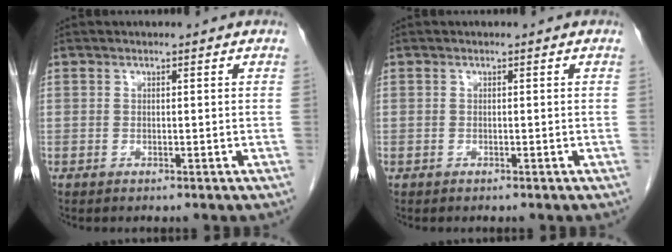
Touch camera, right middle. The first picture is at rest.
{"total": 0.0}